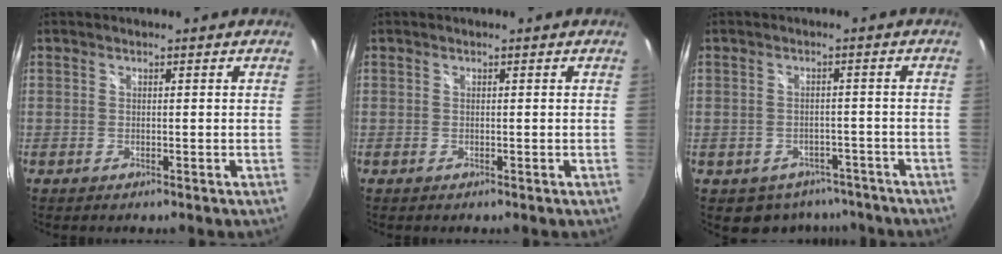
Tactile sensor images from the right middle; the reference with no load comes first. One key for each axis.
{"total": 0.0}
{"total": 7.4, "fx": -5.2, "fy": 5.0, "fz": 1.7, "tx": -0.039, "ty": 0.011, "tz": -0.054}